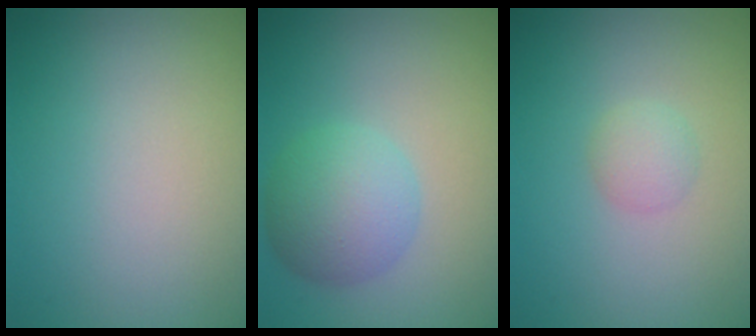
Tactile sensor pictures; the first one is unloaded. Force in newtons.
{"total": 4.9, "press": 4.9, "slide": 0.1}
{"total": 1.4, "press": 1.4, "slide": 0.0}